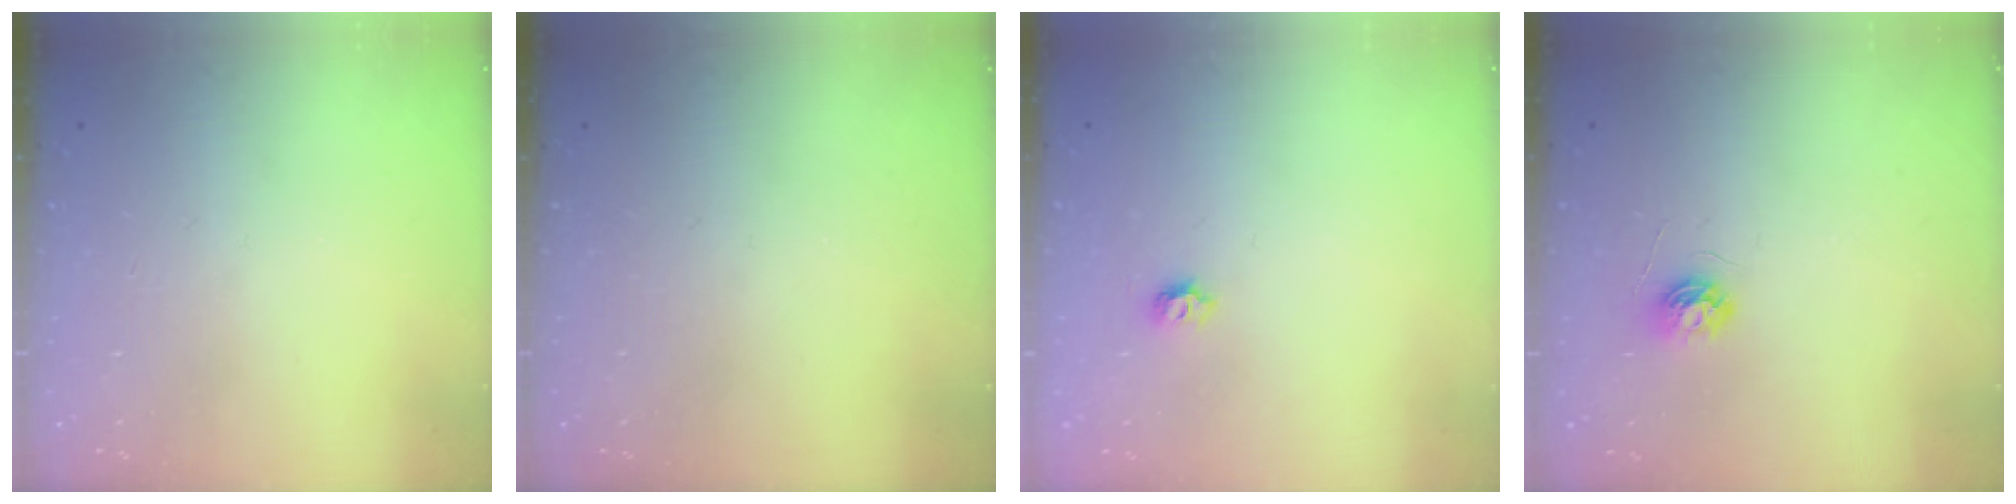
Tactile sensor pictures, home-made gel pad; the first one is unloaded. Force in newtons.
{"total": 0.0}
{"total": 5.5, "press": 5.5, "slide": 0.5}
{"total": 5.2, "press": 5.2, "slide": 0.5}